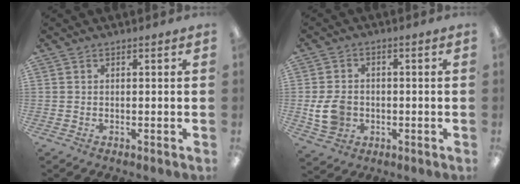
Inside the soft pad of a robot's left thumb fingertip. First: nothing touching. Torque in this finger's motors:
{"motor_torque": [0.04, 0.29, 0.21, -0.20, 0.02]}